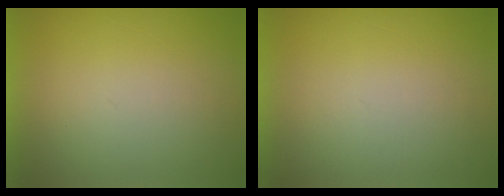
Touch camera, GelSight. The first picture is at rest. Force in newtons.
{"total": 1.1}